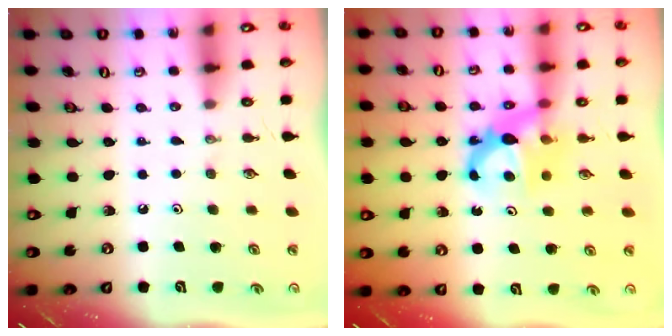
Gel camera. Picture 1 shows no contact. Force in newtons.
{"total": 6.7, "press": 6.7, "slide": 0.2}